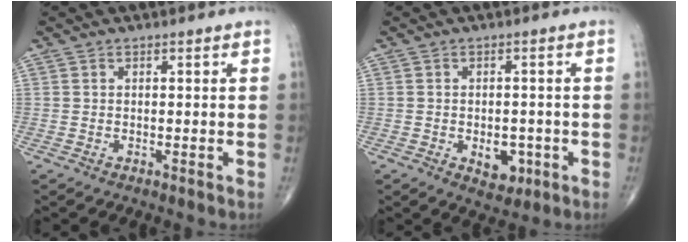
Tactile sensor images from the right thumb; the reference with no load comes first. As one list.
[{"total": 5.2, "force": [-1.7, 3.4, 3.6], "torque": [-0.025, 0.003, -0.014]}]